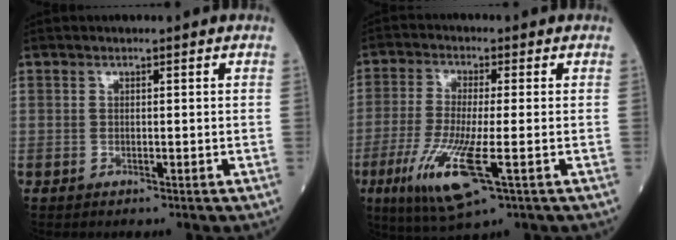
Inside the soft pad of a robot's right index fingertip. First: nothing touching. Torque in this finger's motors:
{"motor_torque": [1.56, -0.58, 0.81, 0.21]}